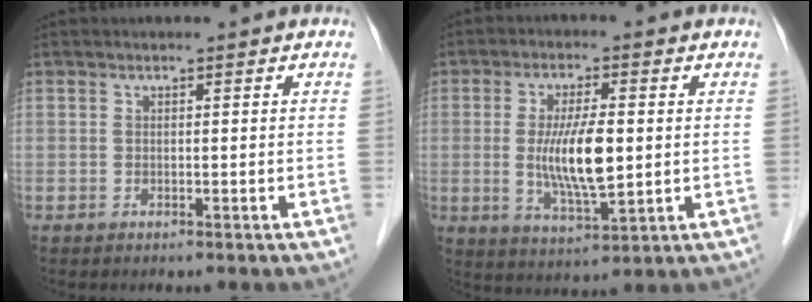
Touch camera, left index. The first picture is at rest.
{"total": 9.2, "force": [0.0, 1.9, 9.0], "torque": [-0.177, -0.012, 0.003]}